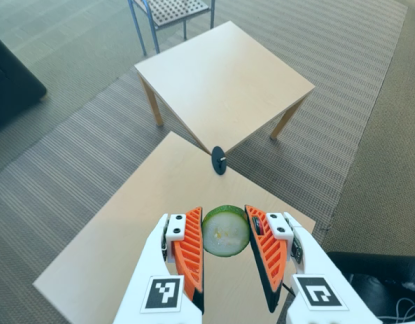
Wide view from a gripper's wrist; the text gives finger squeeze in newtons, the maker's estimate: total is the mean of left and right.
{"total": 11.5, "left": 12.1, "right": 10.8}